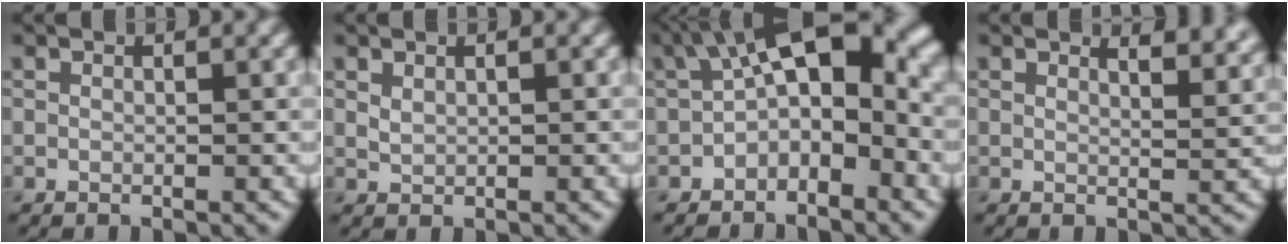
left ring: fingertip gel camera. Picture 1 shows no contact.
{"total": 0.8, "force": [0.4, 0.5, 0.5], "torque": [-0.015, -0.001, 0.011]}
{"total": 8.8, "force": [-0.6, 4.6, 7.4], "torque": [-0.108, 0.029, -0.026]}
{"total": 4.5, "force": [3.4, 1.7, 2.4], "torque": [-0.014, 0.019, 0.027]}